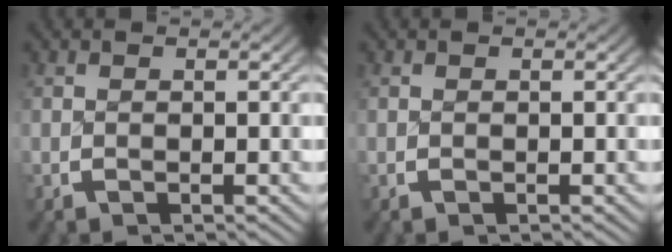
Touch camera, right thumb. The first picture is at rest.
{"total": 0.0}